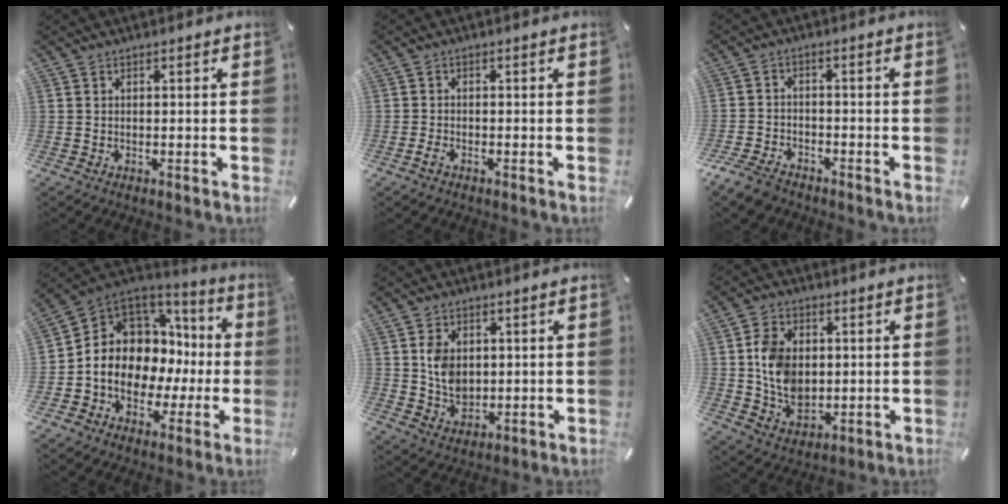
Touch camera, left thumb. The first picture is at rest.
{"total": 1.6, "force": [-1.2, 0.7, 0.9], "torque": [-0.018, 0.003, -0.022]}
{"total": 5.8, "force": [-4.8, 2.5, 2.2], "torque": [-0.054, 0.017, -0.095]}
{"total": 11.6, "force": [-0.4, 9.9, 6.1], "torque": [-0.125, -0.022, -0.005]}
{"total": 7.4, "force": [1.2, 6.0, 4.1], "torque": [-0.084, 0.004, 0.021]}
{"total": 10.9, "force": [0.5, 8.6, 6.6], "torque": [-0.131, 0.008, 0.012]}